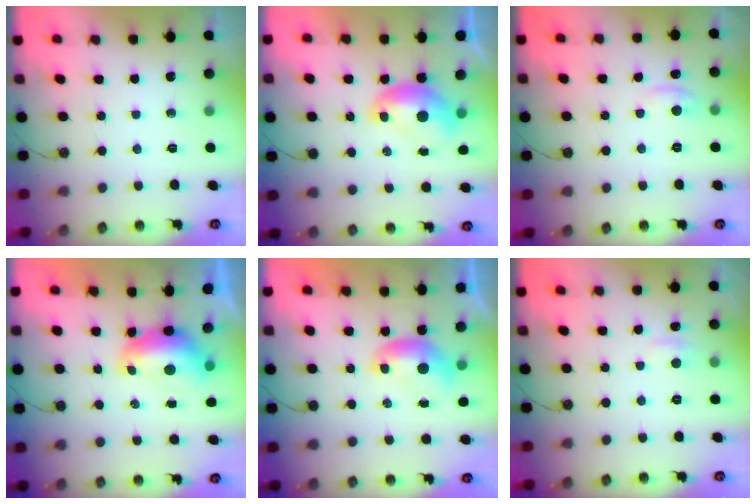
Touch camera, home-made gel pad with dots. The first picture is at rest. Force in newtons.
{"total": 1.6, "press": 1.5, "slide": 0.2}
{"total": 0.7, "press": 0.3, "slide": 0.6}
{"total": 1.2, "press": 1.1, "slide": 0.5}
{"total": 0.0}
{"total": 1.6, "press": 1.4, "slide": 0.7}